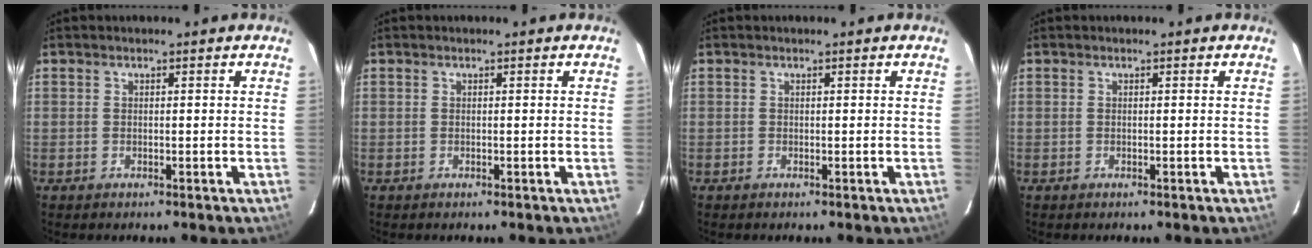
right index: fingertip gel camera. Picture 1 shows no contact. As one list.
[{"total": 0.0}, {"total": 0.0}, {"total": 0.0}]